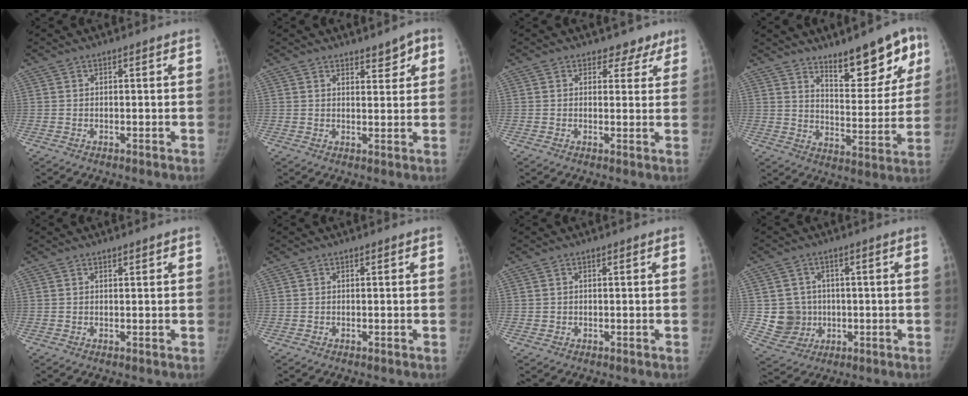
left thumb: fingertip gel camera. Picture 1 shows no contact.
{"total": 3.9, "force": [2.5, 1.9, 2.3], "torque": [-0.008, -0.014, 0.035]}
{"total": 3.7, "force": [2.7, 2.5, 0.4], "torque": [0.023, -0.017, 0.025]}
{"total": 15.5, "force": [9.6, 5.7, 10.8], "torque": [-0.095, -0.059, 0.147]}
{"total": 0.7, "force": [0.6, 0.2, 0.4], "torque": [-0.004, -0.002, 0.009]}
{"total": 0.0}
{"total": 0.5, "force": [0.1, 0.5, 0.1], "torque": [0.002, 0.002, 0.002]}
{"total": 7.6, "force": [0.0, 7.4, 1.8], "torque": [0.001, 0.007, 0.011]}